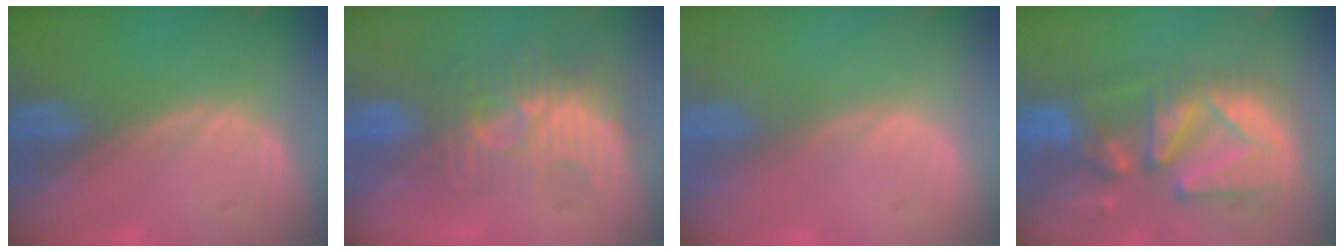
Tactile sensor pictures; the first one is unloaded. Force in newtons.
{"total": 9.9, "press": 8.6, "slide": 5.0}
{"total": 0.5, "press": 0.1, "slide": 0.5}
{"total": 12.5, "press": 11.0, "slide": 5.9}